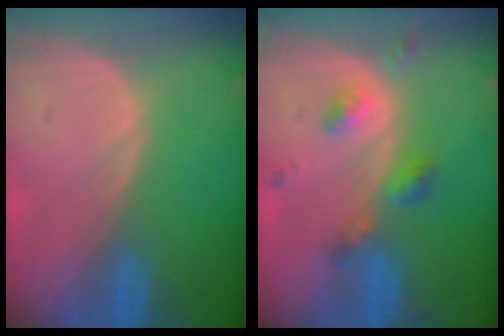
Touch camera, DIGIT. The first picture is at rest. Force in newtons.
{"total": 4.9, "press": 4.4, "slide": 2.2}